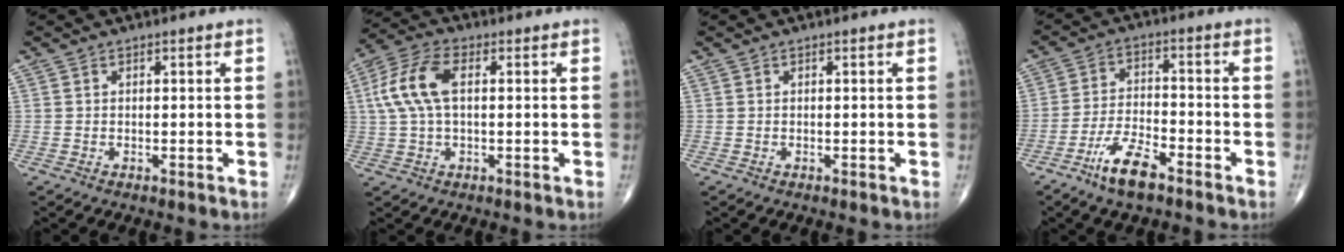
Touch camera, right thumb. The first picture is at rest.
{"total": 10.0, "force": [1.5, 5.1, 8.5], "torque": [-0.191, 0.024, 0.025]}
{"total": 0.0}
{"total": 8.5, "force": [-5.7, 2.6, 5.8], "torque": [-0.114, 0.025, -0.107]}